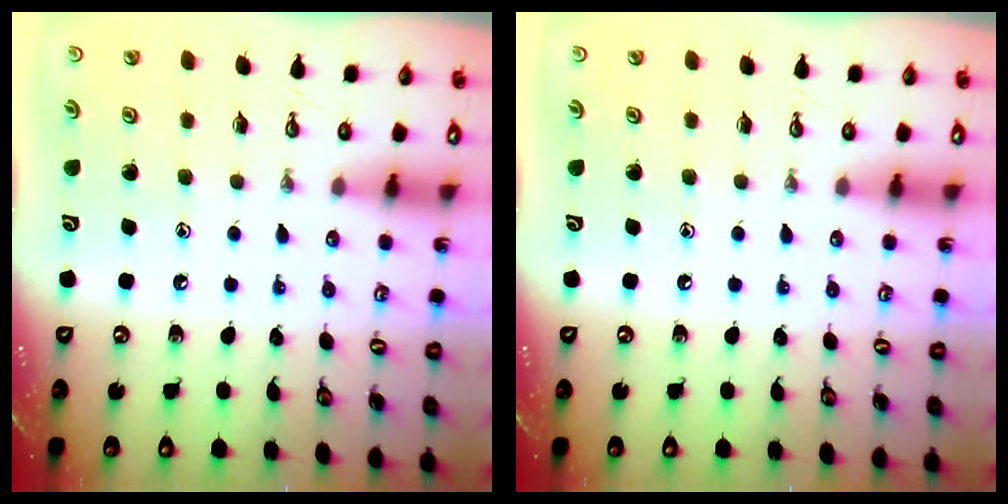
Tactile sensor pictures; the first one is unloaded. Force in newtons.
{"total": 0.0}